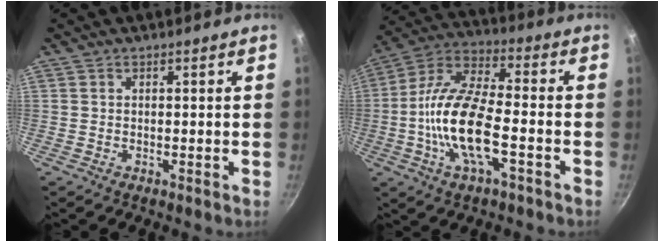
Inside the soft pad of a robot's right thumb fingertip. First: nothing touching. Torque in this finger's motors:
{"motor_torque": [2.48, 2.53, 1.77, -0.25, 0.62]}